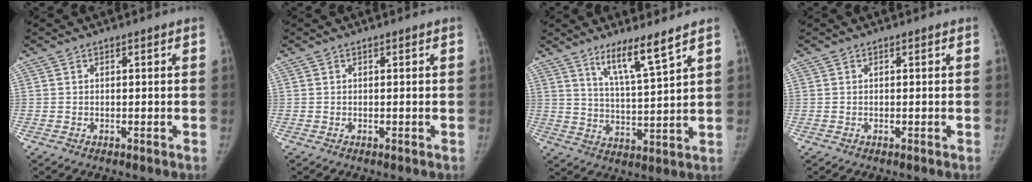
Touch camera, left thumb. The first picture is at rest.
{"total": 0.0}
{"total": 8.8, "force": [6.2, 0.3, 6.3], "torque": [-0.109, -0.051, 0.115]}
{"total": 0.0}